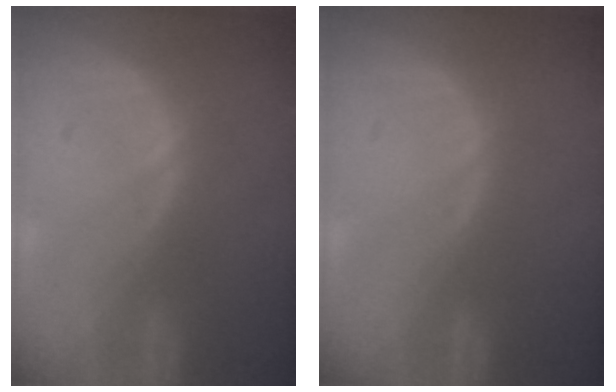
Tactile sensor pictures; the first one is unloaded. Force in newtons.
{"total": 0.0}